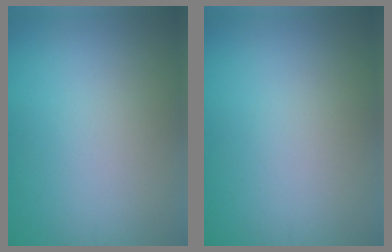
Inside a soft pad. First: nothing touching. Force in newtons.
{"total": 0.0}